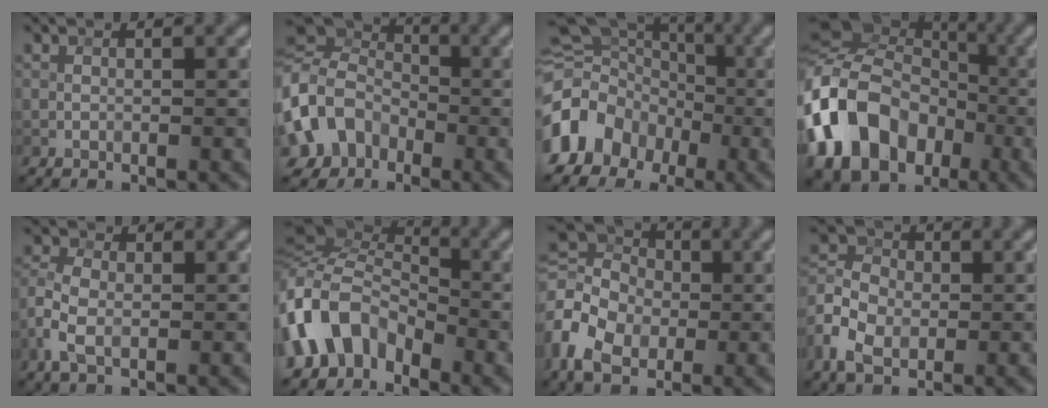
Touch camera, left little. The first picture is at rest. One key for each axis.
{"total": 7.3, "fx": -1.7, "fy": 6.3, "fz": 3.4, "tx": -0.079, "ty": 0.008, "tz": -0.047}
{"total": 10.0, "fx": -3.8, "fy": 8.2, "fz": 4.3, "tx": -0.087, "ty": 0.006, "tz": -0.073}
{"total": 14.1, "fx": -3.9, "fy": 10.5, "fz": 8.6, "tx": -0.202, "ty": -0.006, "tz": -0.077}
{"total": 3.5, "fx": -0.9, "fy": 2.1, "fz": 2.6, "tx": -0.068, "ty": 0.003, "tz": -0.026}
{"total": 8.0, "fx": -3.5, "fy": 5.5, "fz": 4.7, "tx": -0.088, "ty": 0.015, "tz": -0.083}
{"total": 7.3, "fx": -1.1, "fy": 5.6, "fz": 4.5, "tx": -0.114, "ty": 0.011, "tz": -0.040}
{"total": 5.5, "fx": -1.9, "fy": 4.0, "fz": 3.4, "tx": -0.079, "ty": 0.005, "tz": -0.046}